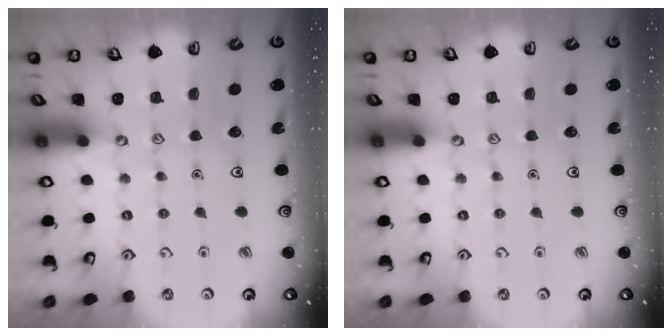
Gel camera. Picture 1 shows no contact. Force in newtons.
{"total": 0.0}